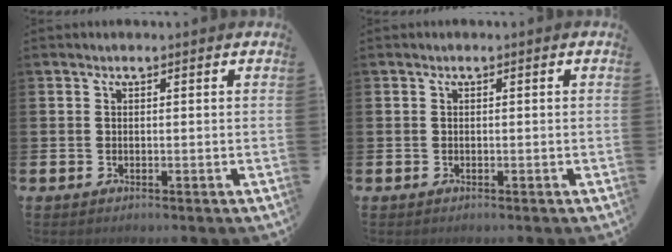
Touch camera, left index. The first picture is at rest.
{"total": 0.0}